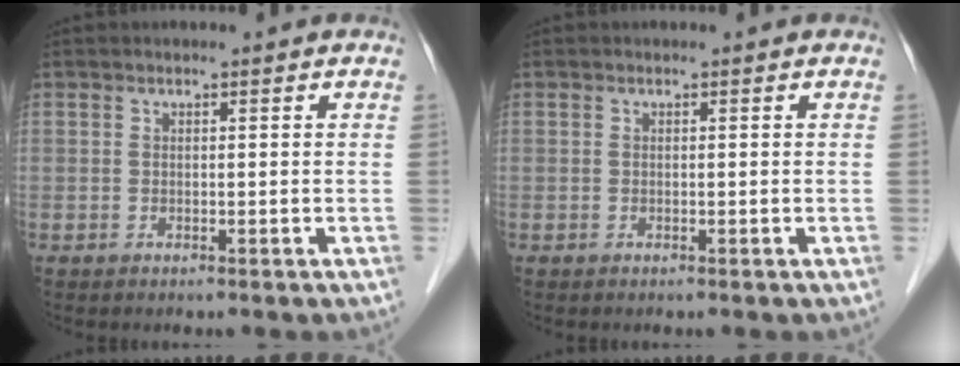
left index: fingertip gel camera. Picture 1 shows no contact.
{"total": 0.0}